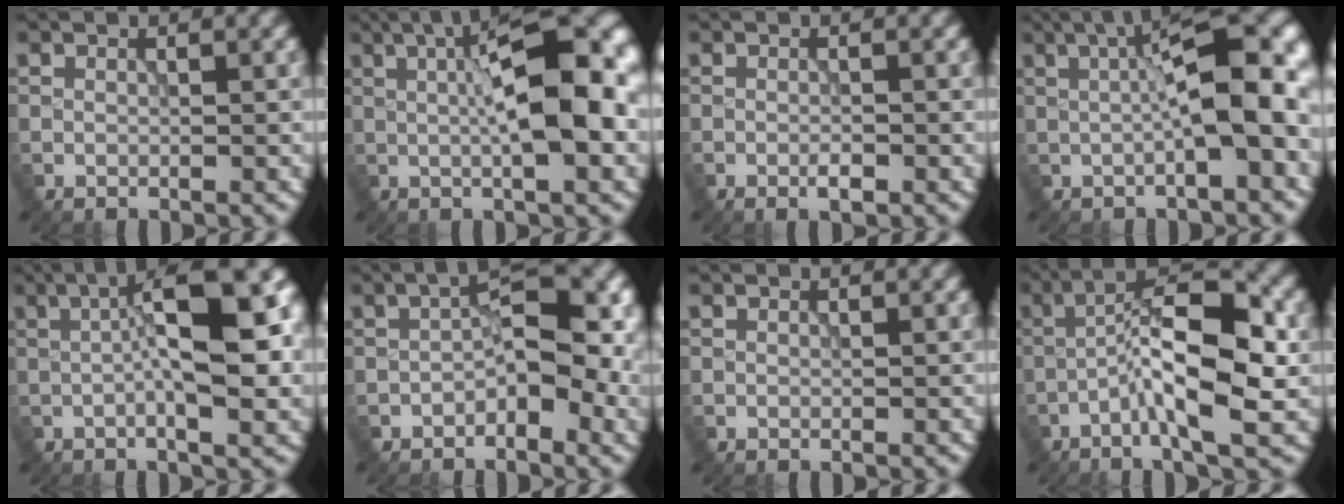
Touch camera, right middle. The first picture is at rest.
{"total": 11.2, "force": [1.2, 3.3, 10.7], "torque": [-0.140, 0.016, 0.011]}
{"total": 1.2, "force": [-0.6, 0.3, 0.9], "torque": [-0.017, -0.002, -0.011]}
{"total": 8.2, "force": [0.5, 2.2, 7.9], "torque": [-0.105, 0.011, 0.001]}
{"total": 10.9, "force": [0.9, 3.3, 10.3], "torque": [-0.144, 0.014, 0.006]}
{"total": 5.0, "force": [-1.0, 2.4, 4.3], "torque": [-0.055, 0.010, -0.025]}
{"total": 0.0}
{"total": 8.8, "force": [-2.1, 2.3, 8.2], "torque": [-0.132, 0.023, -0.046]}